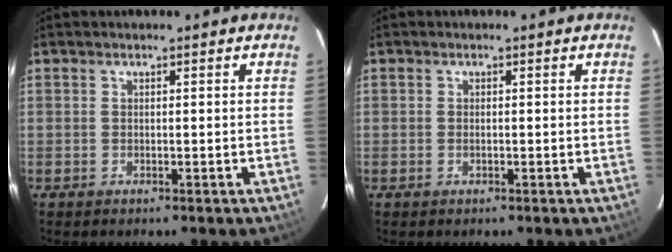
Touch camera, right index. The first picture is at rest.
{"total": 0.6, "force": [-0.2, 0.2, 0.5], "torque": [-0.011, 0.001, -0.004]}